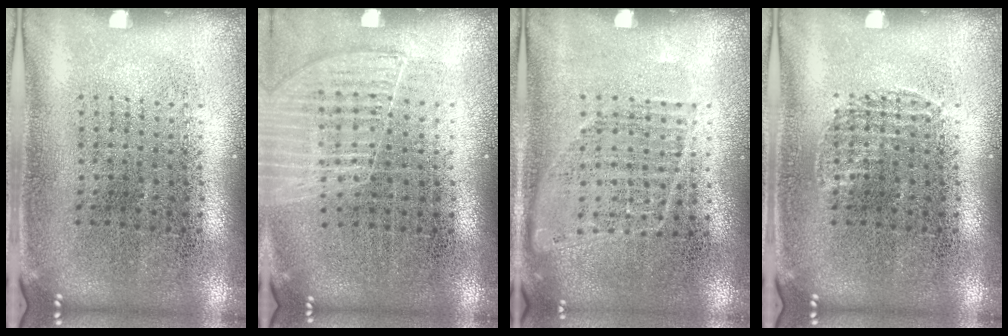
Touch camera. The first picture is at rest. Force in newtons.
{"total": 1.1, "press": 1.1, "slide": 0.1}
{"total": 0.9, "press": 0.9, "slide": 0.3}
{"total": 0.6, "press": 0.6, "slide": 0.1}